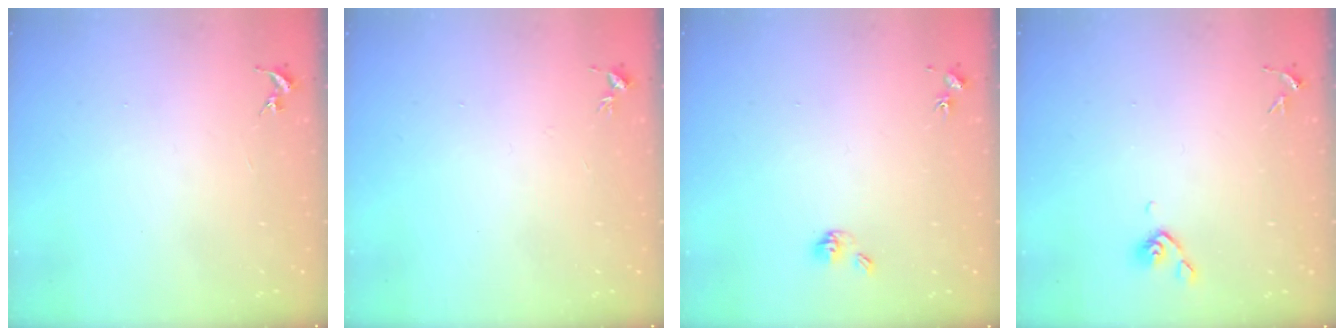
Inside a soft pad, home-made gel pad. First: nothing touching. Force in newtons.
{"total": 3.4, "press": 3.3, "slide": 0.5}
{"total": 5.3, "press": 4.7, "slide": 2.3}
{"total": 5.1, "press": 4.9, "slide": 1.2}